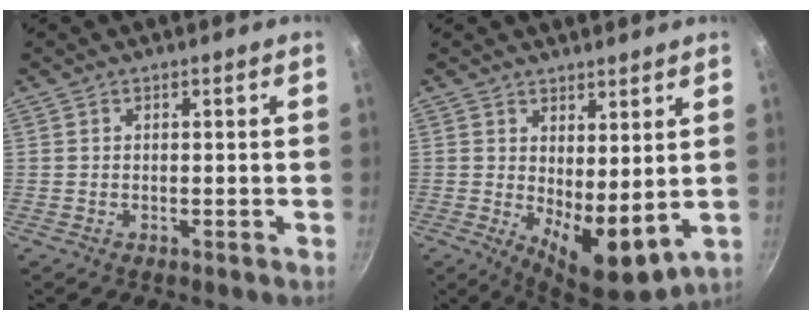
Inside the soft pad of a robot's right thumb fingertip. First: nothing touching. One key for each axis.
{"total": 9.3, "fx": 1.7, "fy": 4.1, "fz": 8.2, "tx": -0.109, "ty": -0.036, "tz": 0.036}